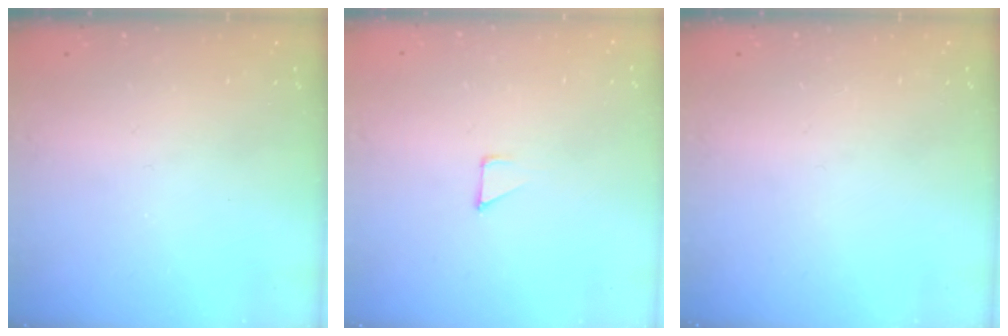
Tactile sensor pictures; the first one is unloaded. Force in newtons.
{"total": 3.4, "press": 3.4, "slide": 0.3}
{"total": 0.0}